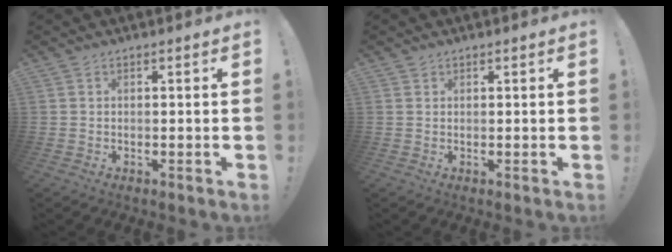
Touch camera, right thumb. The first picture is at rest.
{"total": 0.7, "force": [0.6, 0.4, 0.0], "torque": [0.001, -0.001, 0.012]}